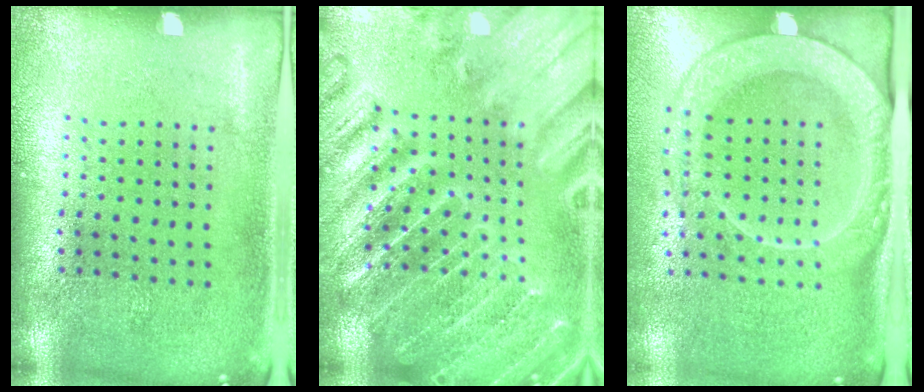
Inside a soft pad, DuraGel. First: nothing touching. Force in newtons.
{"total": 3.5, "press": 3.4, "slide": 0.8}
{"total": 2.4, "press": 2.1, "slide": 1.2}